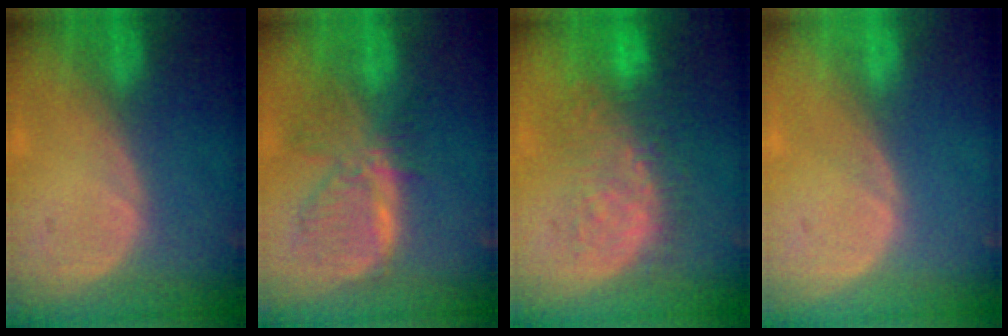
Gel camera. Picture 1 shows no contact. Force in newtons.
{"total": 8.3, "press": 7.2, "slide": 4.0}
{"total": 10.3, "press": 9.1, "slide": 4.9}
{"total": 0.0}